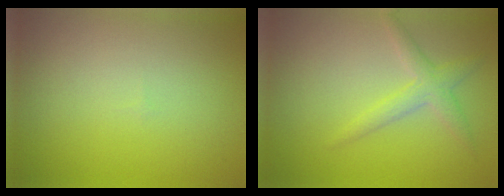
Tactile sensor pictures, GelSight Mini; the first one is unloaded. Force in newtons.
{"total": 2.3, "press": 2.2, "slide": 0.1}